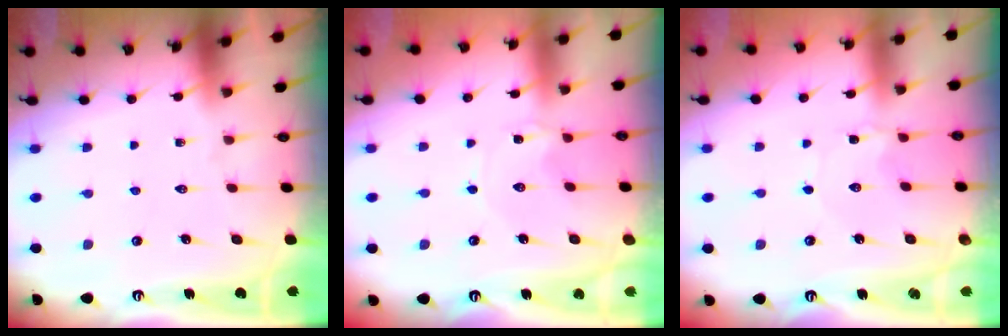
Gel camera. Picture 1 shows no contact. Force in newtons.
{"total": 1.1, "press": 1.1, "slide": 0.2}
{"total": 0.8, "press": 0.8, "slide": 0.1}